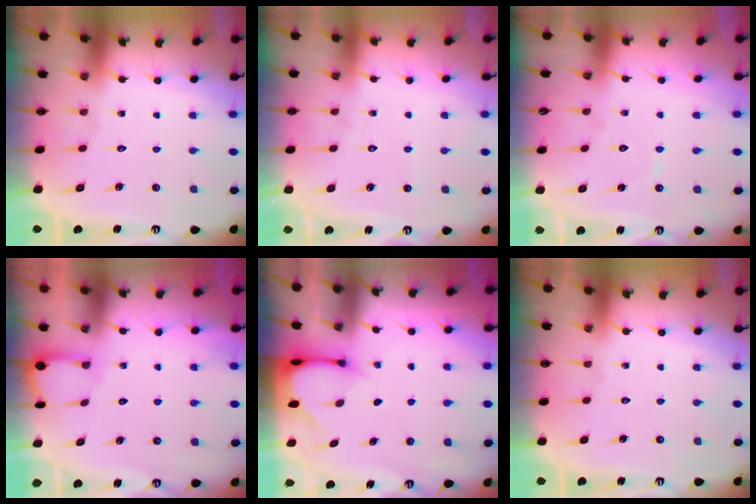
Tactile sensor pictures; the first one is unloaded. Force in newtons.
{"total": 2.3, "press": 2.3, "slide": 0.3}
{"total": 3.6, "press": 3.6, "slide": 0.3}
{"total": 2.7, "press": 2.7, "slide": 0.2}
{"total": 3.3, "press": 3.3, "slide": 0.3}
{"total": 0.0}